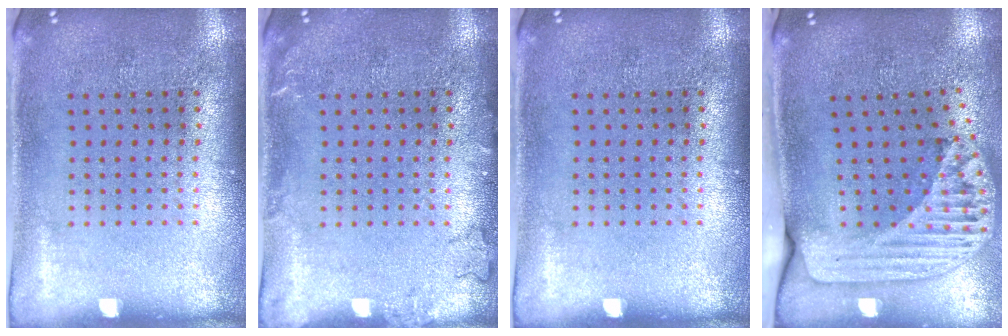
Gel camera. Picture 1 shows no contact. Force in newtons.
{"total": 1.2, "press": 1.2, "slide": 0.3}
{"total": 0.0}
{"total": 2.4, "press": 1.7, "slide": 1.6}